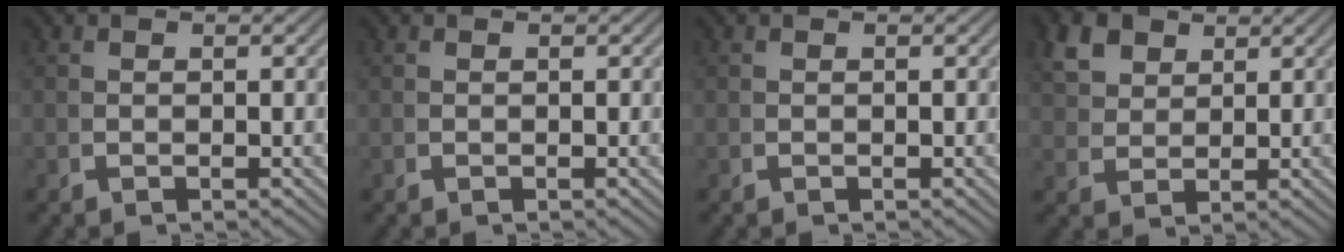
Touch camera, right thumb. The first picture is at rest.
{"total": 0.0}
{"total": 0.0}
{"total": 4.6, "force": [3.2, 2.5, 2.1], "torque": [-0.038, 0.002, 0.066]}